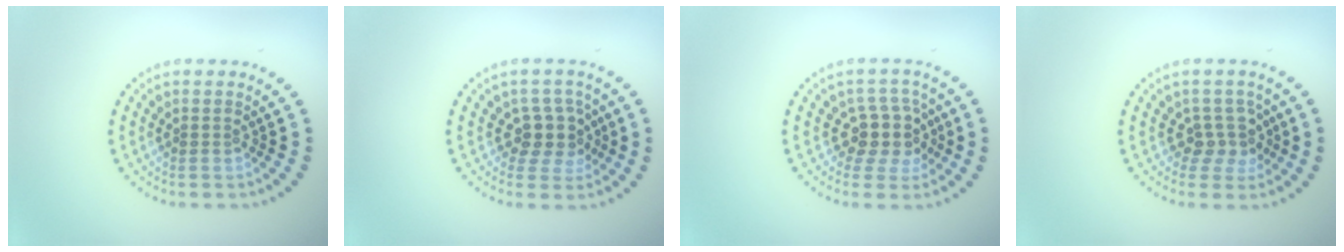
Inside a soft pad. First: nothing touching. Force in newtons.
{"total": 2.9, "press": 2.4, "slide": 1.6}
{"total": 3.5, "press": 2.9, "slide": 1.9}
{"total": 2.5, "press": 2.0, "slide": 1.6}